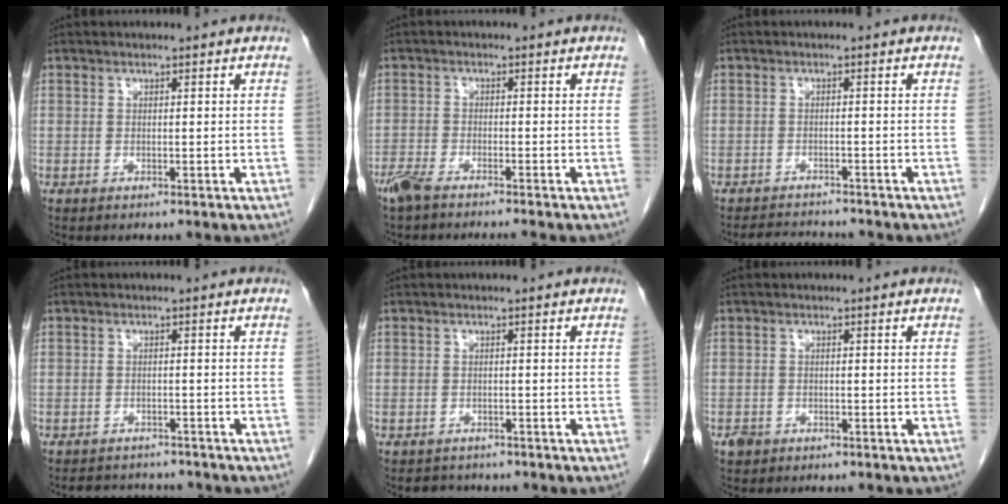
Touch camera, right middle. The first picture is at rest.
{"total": 5.4, "force": [-4.6, 0.1, 2.8], "torque": [-0.046, -0.014, -0.081]}
{"total": 4.0, "force": [-3.9, 0.5, 0.5], "torque": [-0.008, -0.011, -0.062]}
{"total": 5.4, "force": [-5.1, 1.7, 0.8], "torque": [-0.007, 0.001, -0.067]}
{"total": 2.2, "force": [-1.9, 1.1, -0.2], "torque": [-0.003, 0.001, -0.028]}
{"total": 1.5, "force": [-1.0, 1.0, 0.5], "torque": [-0.014, 0.002, -0.015]}